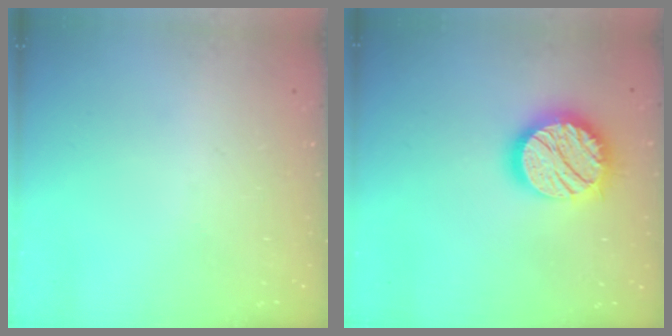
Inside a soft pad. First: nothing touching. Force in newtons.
{"total": 18.2, "press": 18.1, "slide": 1.4}